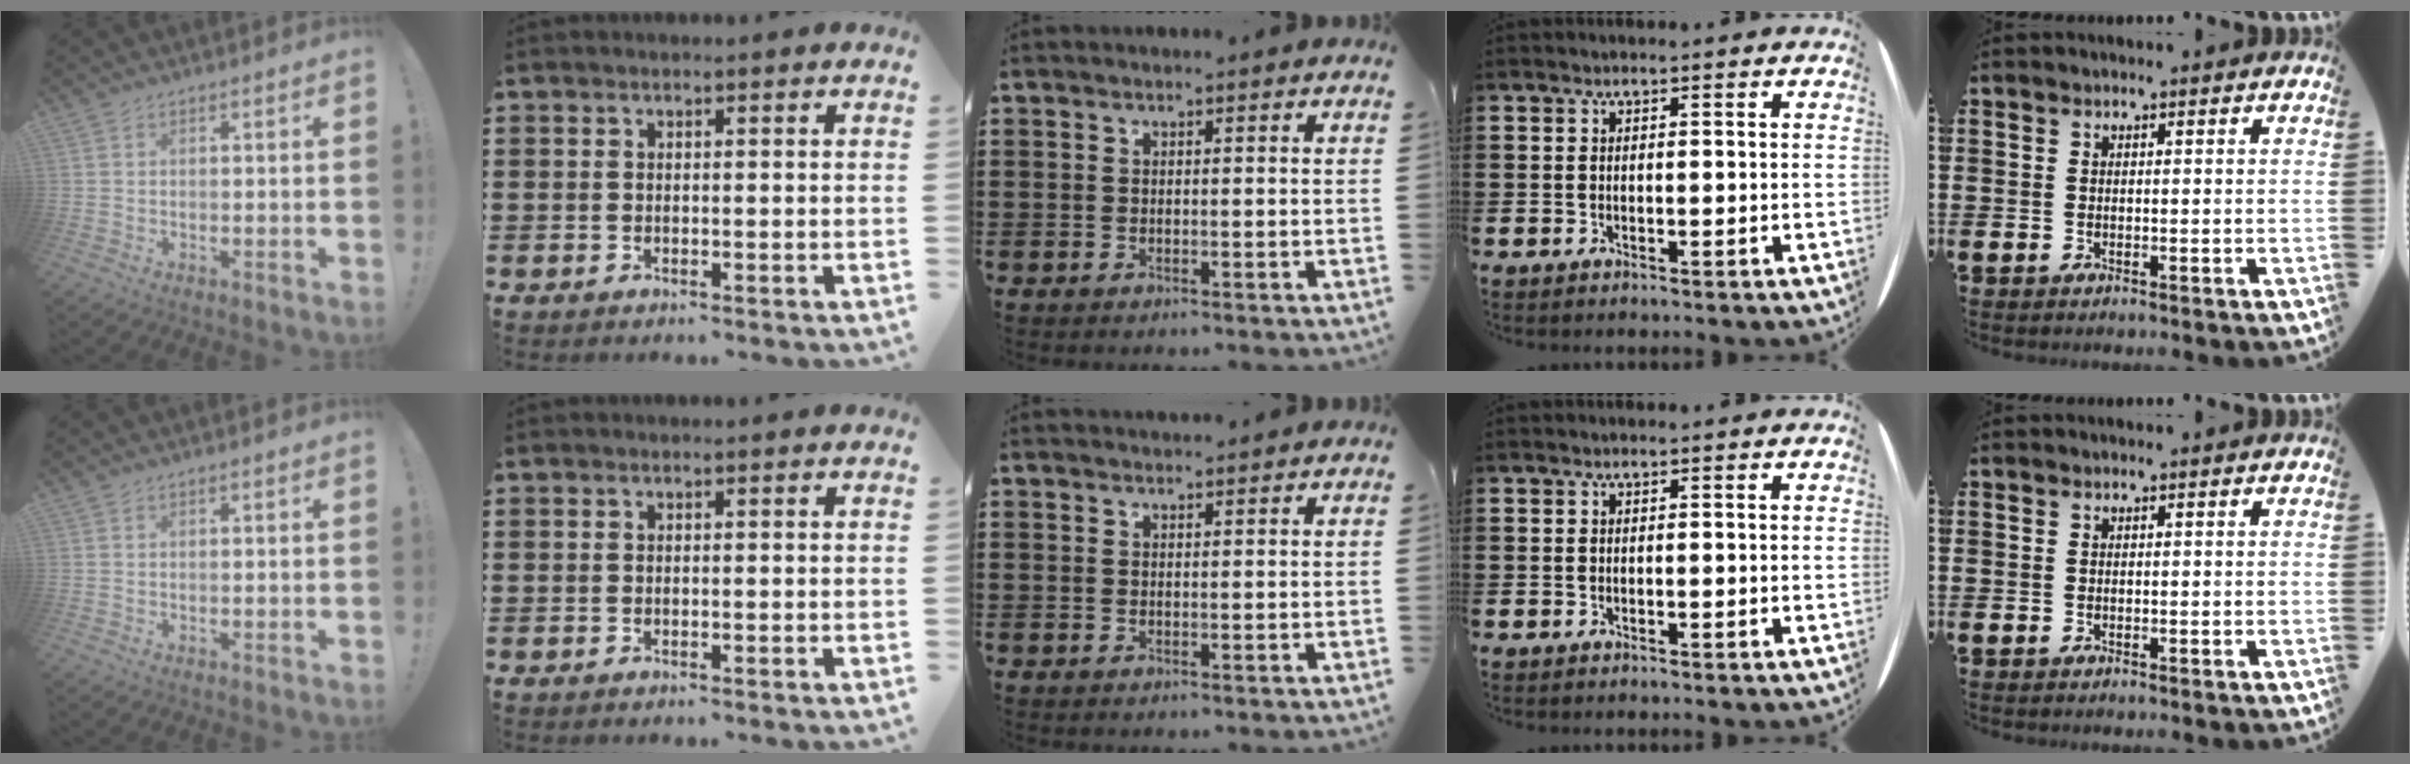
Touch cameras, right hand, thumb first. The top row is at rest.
{"middle": {"total": 1.0, "force": [1.0, 0.1, 0.0], "torque": [-0.002, 0.000, 0.019]}}